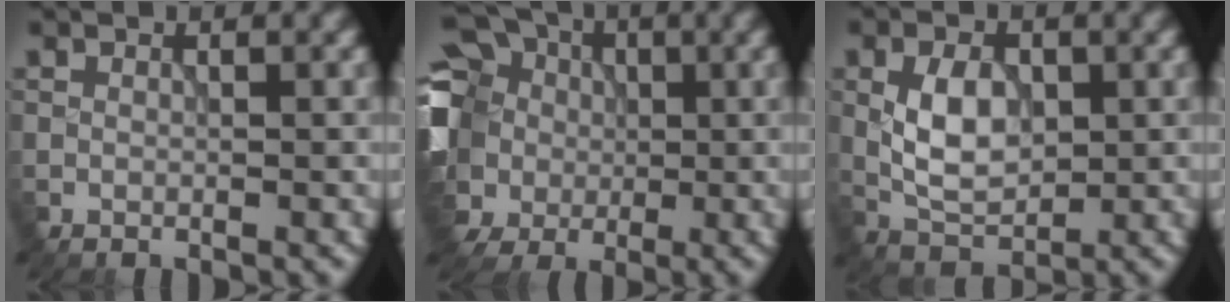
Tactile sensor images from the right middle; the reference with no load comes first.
{"total": 15.5, "force": [1.2, 13.3, 7.8], "torque": [-0.218, 0.025, -0.009]}
{"total": 4.6, "force": [0.3, 2.8, 3.7], "torque": [-0.078, 0.003, 0.008]}